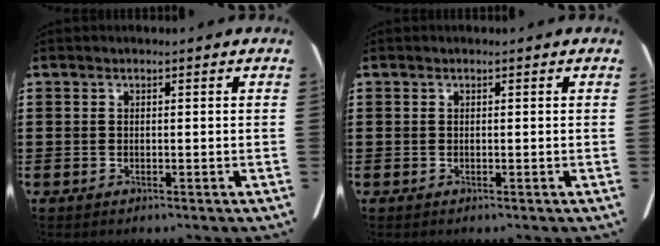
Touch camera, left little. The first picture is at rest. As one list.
[{"total": 0.0}]